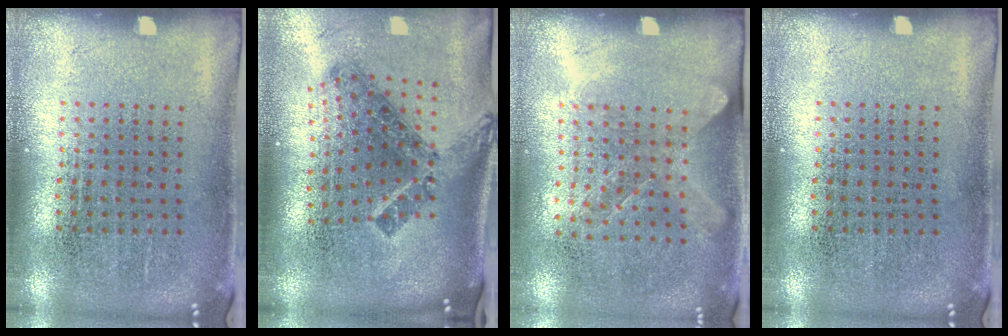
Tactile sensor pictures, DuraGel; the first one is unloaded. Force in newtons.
{"total": 1.7, "press": 1.3, "slide": 1.2}
{"total": 1.2, "press": 1.0, "slide": 0.7}
{"total": 0.0}